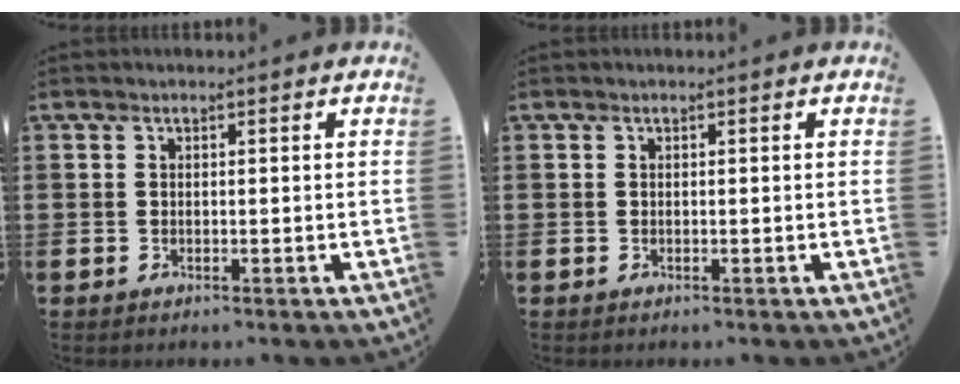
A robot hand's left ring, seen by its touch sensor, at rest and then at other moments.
{"total": 0.0}